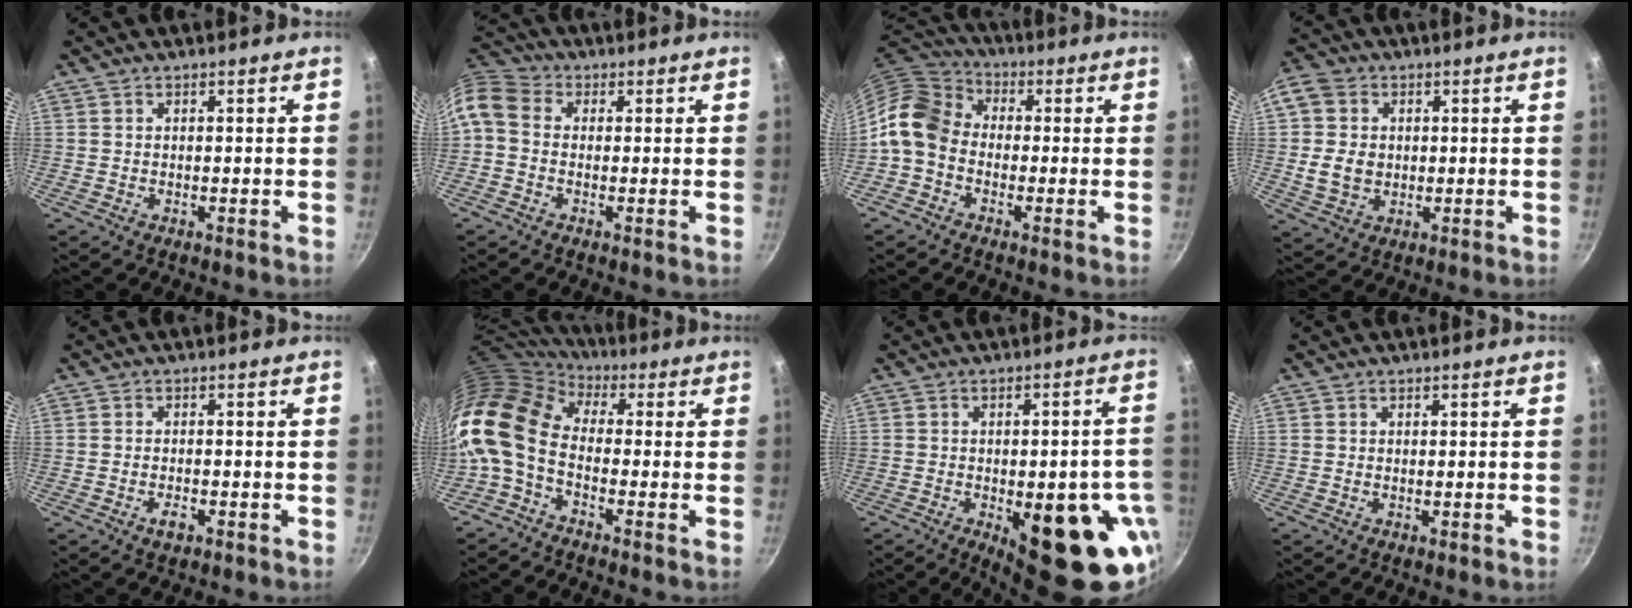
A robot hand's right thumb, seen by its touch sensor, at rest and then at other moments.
{"total": 8.2, "force": [-0.4, 6.4, 5.1], "torque": [-0.114, 0.033, -0.025]}
{"total": 10.5, "force": [-1.7, 8.2, 6.4], "torque": [-0.108, 0.039, -0.056]}
{"total": 9.7, "force": [0.4, 8.0, 5.4], "torque": [-0.087, 0.001, 0.002]}
{"total": 2.3, "force": [-1.2, 1.1, 1.7], "torque": [-0.034, 0.005, -0.023]}
{"total": 14.5, "force": [-1.0, 9.4, 11.0], "torque": [-0.215, 0.022, -0.042]}
{"total": 20.4, "force": [-7.3, 8.2, 17.3], "torque": [-0.163, 0.011, -0.083]}
{"total": 0.0}